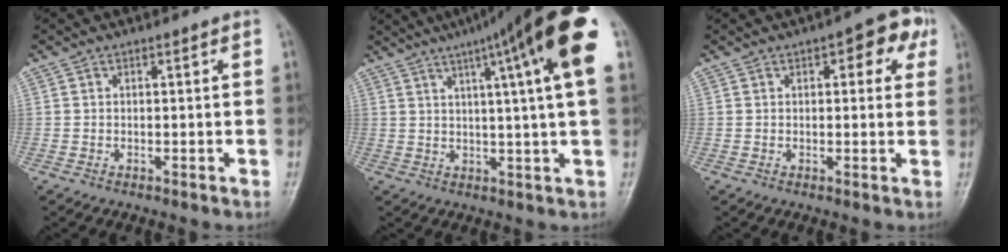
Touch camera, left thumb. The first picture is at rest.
{"total": 18.7, "force": [8.5, 1.1, 16.5], "torque": [-0.240, 0.005, 0.109]}
{"total": 6.7, "force": [2.8, 3.1, 5.2], "torque": [-0.030, 0.002, 0.023]}